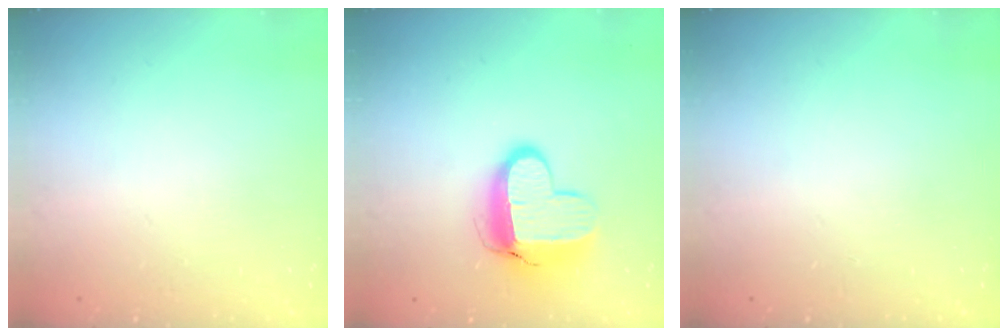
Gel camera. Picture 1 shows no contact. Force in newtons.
{"total": 12.6, "press": 12.6, "slide": 1.0}
{"total": 0.0}